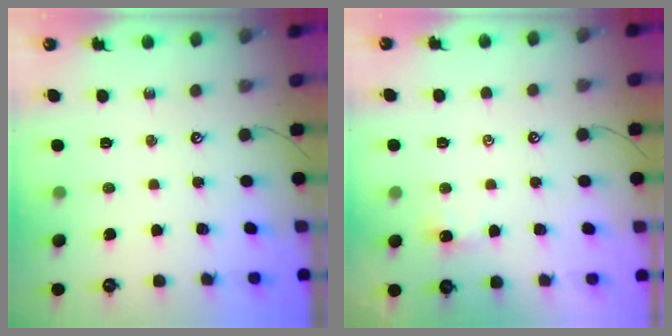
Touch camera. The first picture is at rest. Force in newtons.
{"total": 1.4, "press": 1.3, "slide": 0.3}